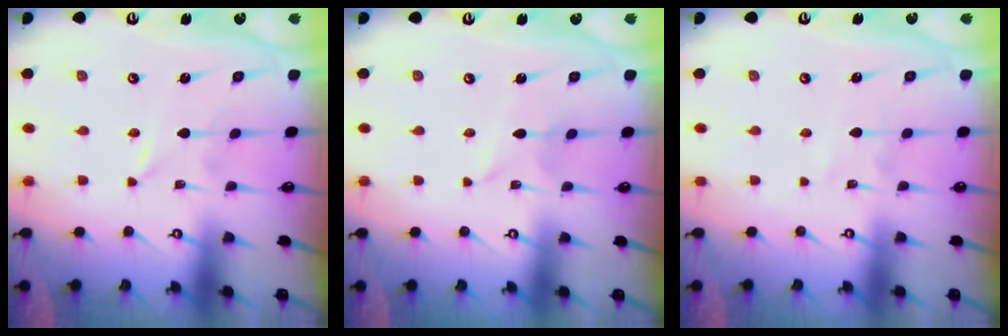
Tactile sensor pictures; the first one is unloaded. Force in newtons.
{"total": 2.6, "press": 2.6, "slide": 0.4}
{"total": 2.8, "press": 2.8, "slide": 0.4}